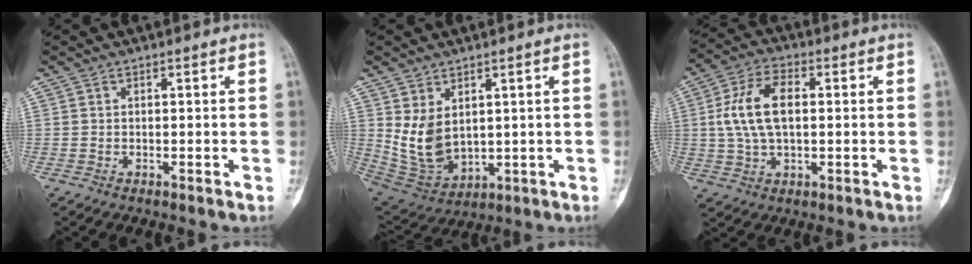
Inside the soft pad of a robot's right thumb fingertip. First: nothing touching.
{"total": 9.6, "force": [2.1, 6.5, 6.7], "torque": [-0.114, -0.021, 0.070]}
{"total": 11.0, "force": [1.1, 6.1, 9.1], "torque": [-0.179, 0.014, 0.022]}